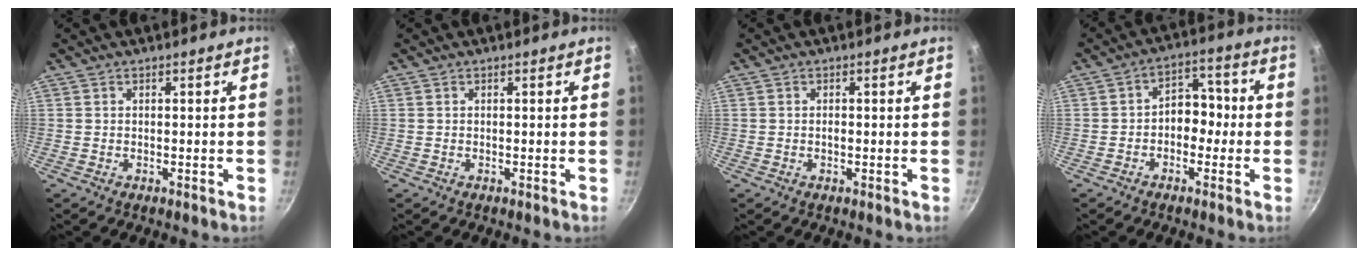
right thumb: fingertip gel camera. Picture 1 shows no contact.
{"total": 0.0}
{"total": 0.7, "force": [-0.1, 0.4, 0.5], "torque": [-0.008, 0.000, -0.003]}
{"total": 7.1, "force": [-1.1, 5.1, 4.8], "torque": [-0.036, 0.034, -0.030]}